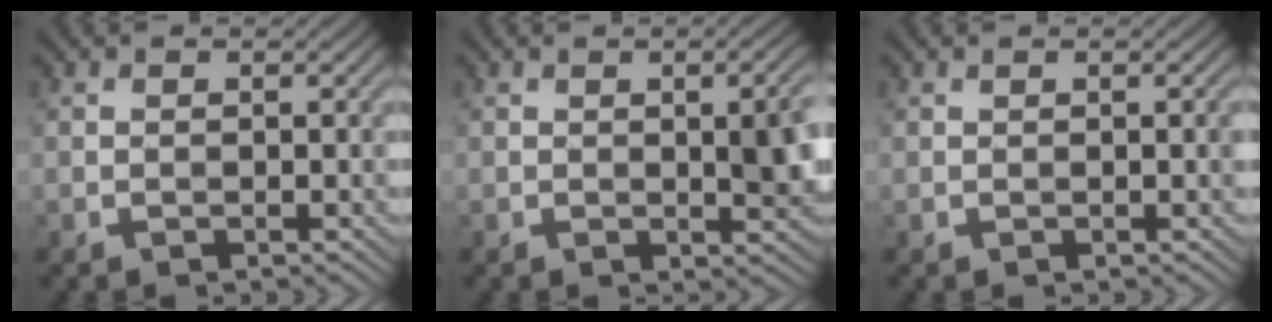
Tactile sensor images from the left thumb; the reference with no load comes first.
{"total": 5.6, "force": [0.1, 1.7, 5.3], "torque": [-0.075, 0.002, 0.003]}
{"total": 1.2, "force": [0.2, 0.2, 1.1], "torque": [-0.016, 0.002, 0.004]}